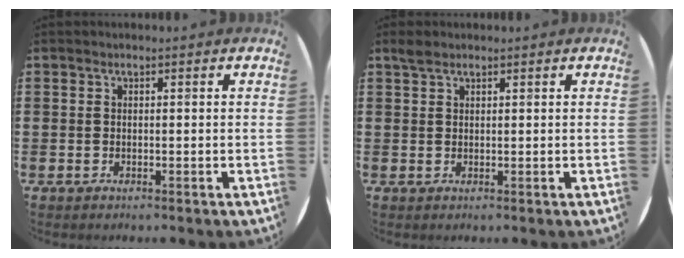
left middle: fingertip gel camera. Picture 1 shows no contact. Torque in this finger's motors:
{"motor_torque": [0.39, -0.33, -0.03, 0.00]}